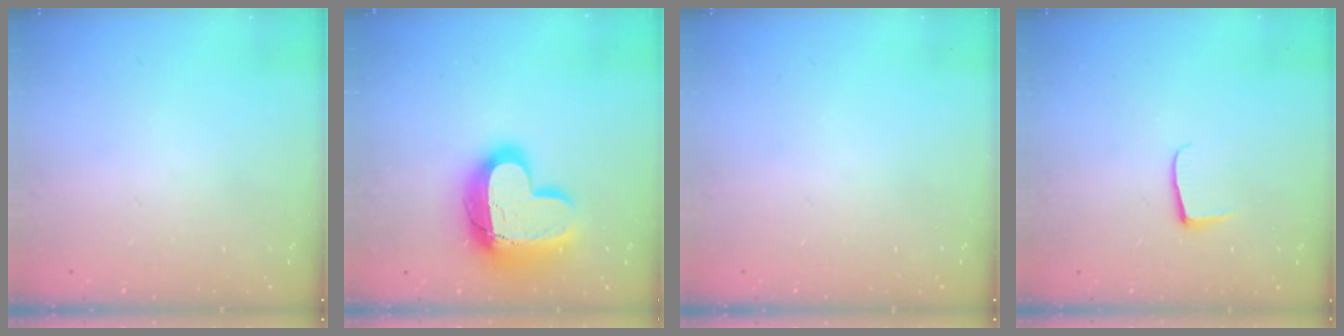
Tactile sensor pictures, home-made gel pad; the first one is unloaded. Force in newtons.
{"total": 18.9, "press": 18.8, "slide": 1.5}
{"total": 0.0}
{"total": 5.4, "press": 5.3, "slide": 0.5}